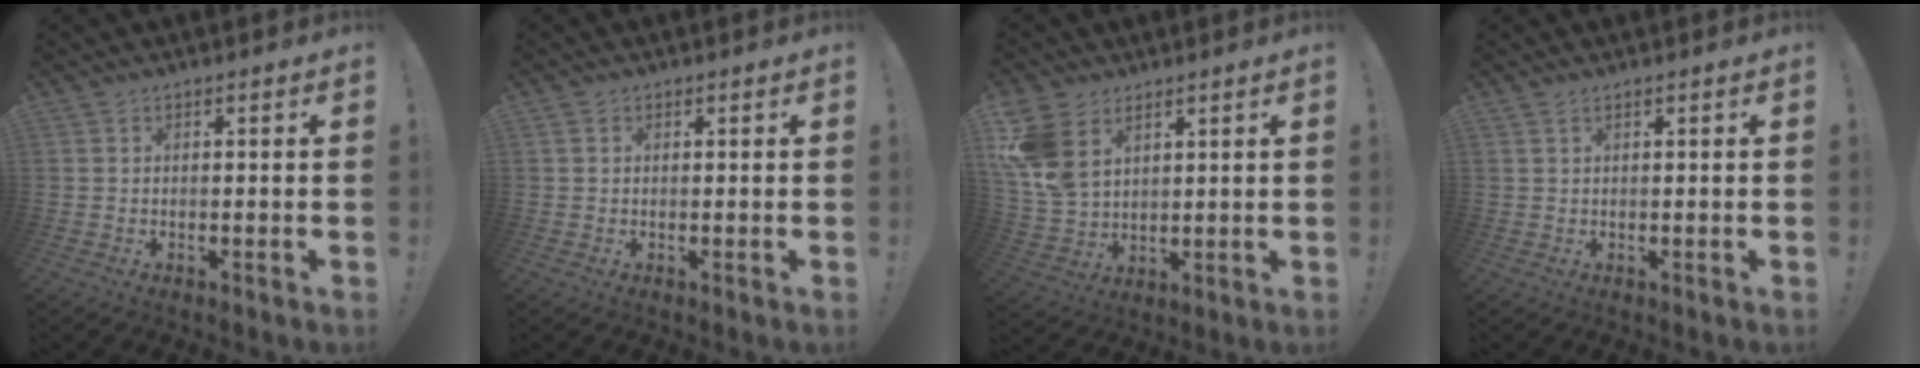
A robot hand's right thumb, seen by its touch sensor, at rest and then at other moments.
{"total": 0.9, "force": [0.4, 0.7, 0.3], "torque": [-0.002, 0.000, 0.006]}
{"total": 11.3, "force": [5.7, 7.6, 6.1], "torque": [-0.119, -0.022, 0.116]}
{"total": 1.0, "force": [0.7, 0.2, 0.7], "torque": [-0.020, 0.003, 0.014]}